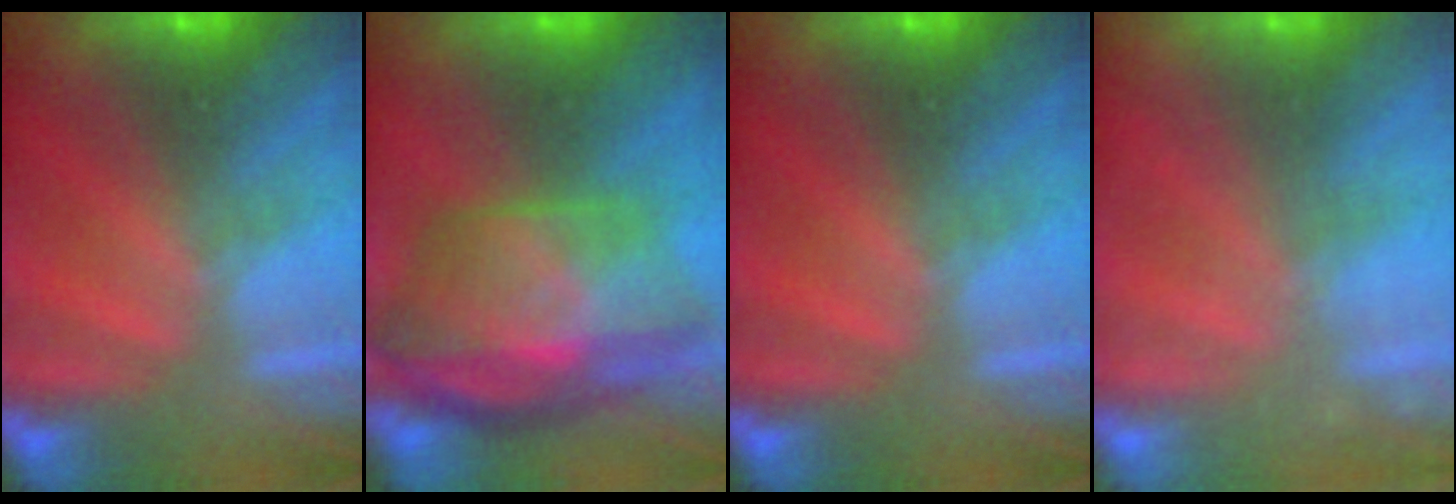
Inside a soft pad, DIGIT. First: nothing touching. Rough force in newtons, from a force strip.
{"total": 7.3}
{"total": 0.0}
{"total": 2.4}